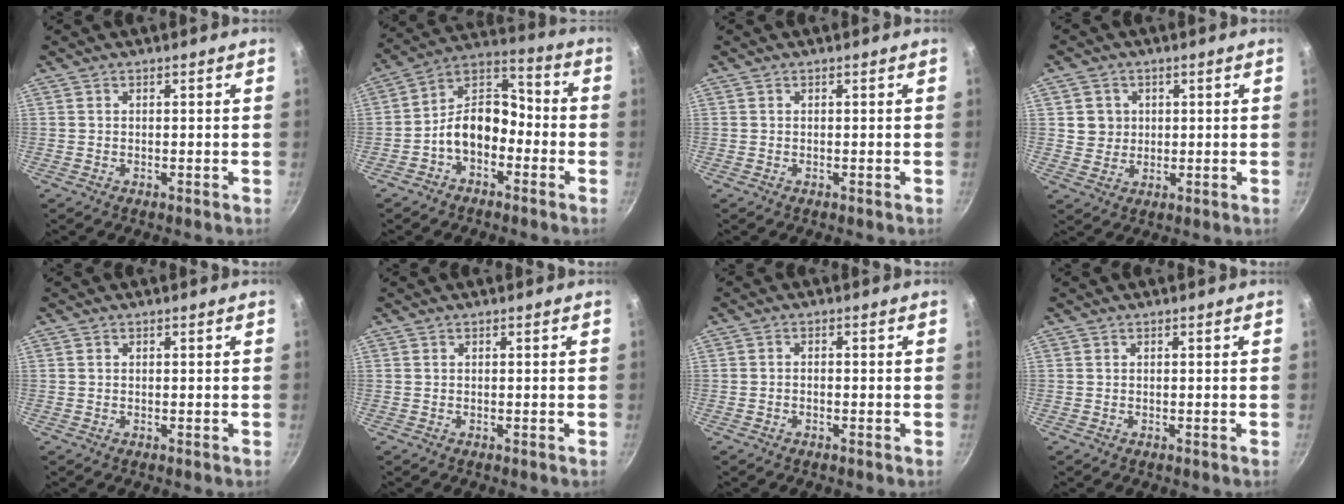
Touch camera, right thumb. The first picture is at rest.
{"total": 11.4, "force": [-3.9, 7.8, 7.5], "torque": [-0.091, 0.062, -0.087]}
{"total": 0.0}
{"total": 4.7, "force": [1.1, 4.5, 1.1], "torque": [0.010, 0.005, 0.020]}
{"total": 0.0}
{"total": 0.0}
{"total": 1.1, "force": [-0.6, 0.6, 0.6], "torque": [-0.014, 0.008, -0.012]}
{"total": 0.0}